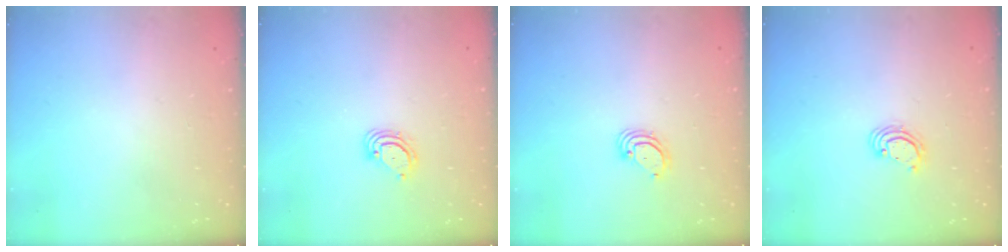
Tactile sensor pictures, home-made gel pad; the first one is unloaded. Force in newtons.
{"total": 3.9, "press": 3.9, "slide": 0.4}
{"total": 3.6, "press": 3.6, "slide": 0.3}
{"total": 2.6, "press": 2.6, "slide": 0.1}